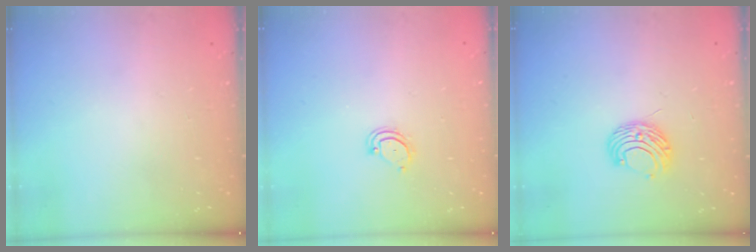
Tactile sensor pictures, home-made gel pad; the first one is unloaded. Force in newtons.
{"total": 3.5, "press": 3.5, "slide": 0.3}
{"total": 8.0, "press": 7.9, "slide": 0.6}